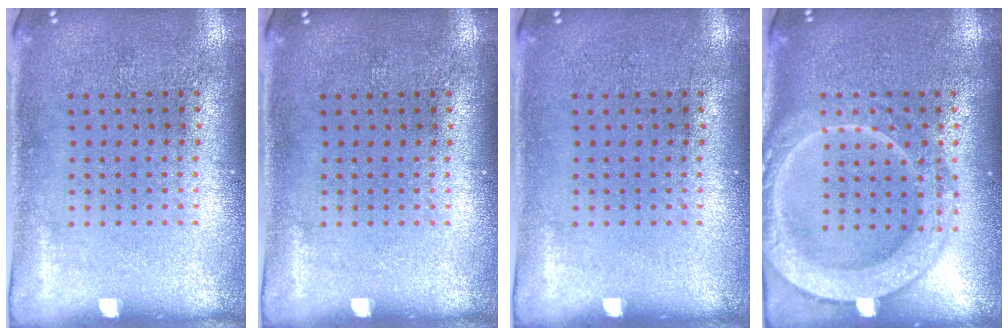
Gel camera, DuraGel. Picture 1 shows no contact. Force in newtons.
{"total": 0.0}
{"total": 0.0}
{"total": 4.1, "press": 4.0, "slide": 0.5}